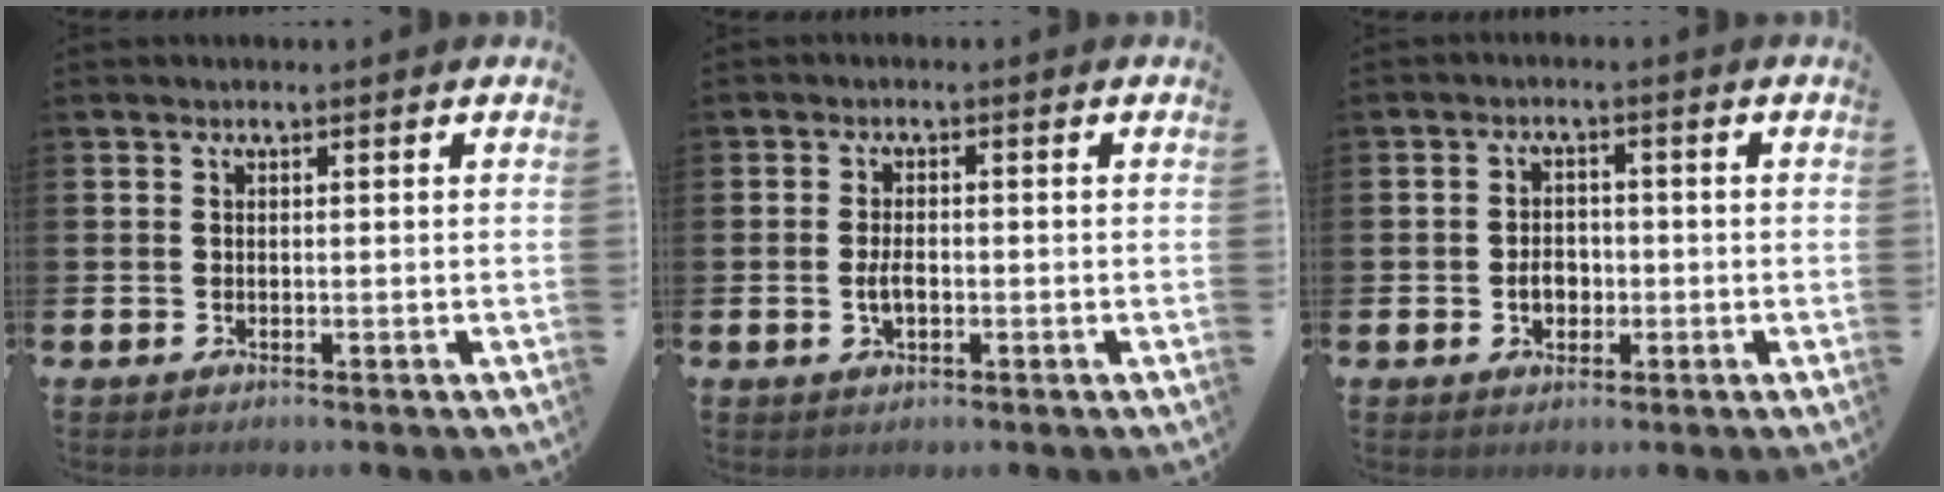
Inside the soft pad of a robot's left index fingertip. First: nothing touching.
{"total": 2.6, "force": [-0.4, 1.3, 2.2], "torque": [-0.029, -0.002, -0.010]}
{"total": 2.9, "force": [-0.7, 2.3, 1.8], "torque": [-0.016, -0.004, -0.020]}